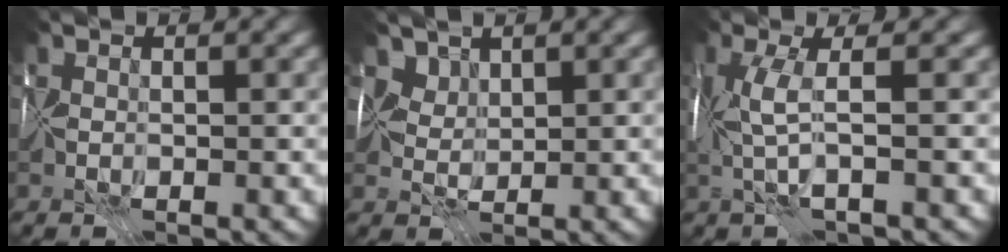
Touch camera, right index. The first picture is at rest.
{"total": 2.7, "force": [2.0, 1.6, 0.7], "torque": [-0.026, -0.004, 0.047]}
{"total": 3.2, "force": [0.1, 0.3, 3.2], "torque": [-0.077, 0.005, -0.003]}